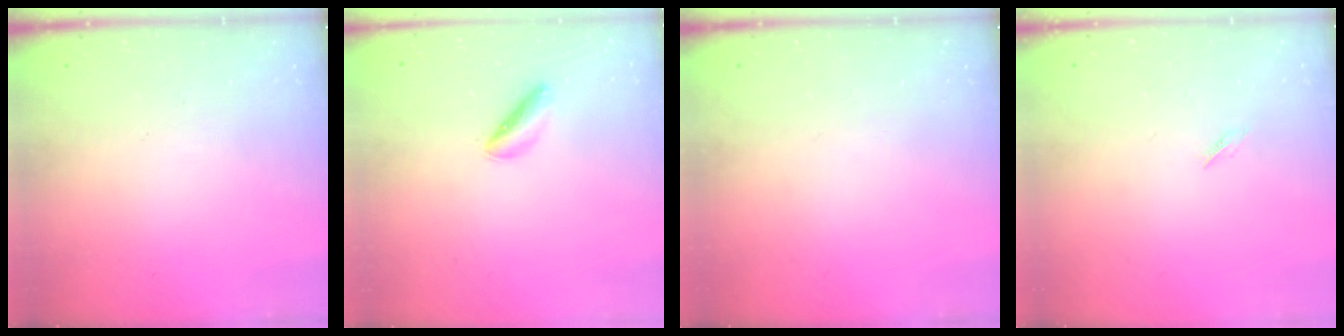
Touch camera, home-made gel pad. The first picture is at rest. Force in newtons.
{"total": 2.5, "press": 2.4, "slide": 0.3}
{"total": 0.0}
{"total": 1.2, "press": 1.1, "slide": 0.4}